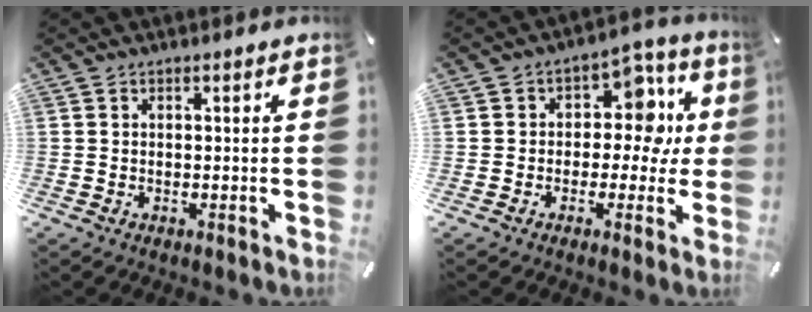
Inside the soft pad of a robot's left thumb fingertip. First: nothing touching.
{"total": 12.8, "force": [2.1, 8.8, 9.0], "torque": [-0.110, -0.010, 0.036]}